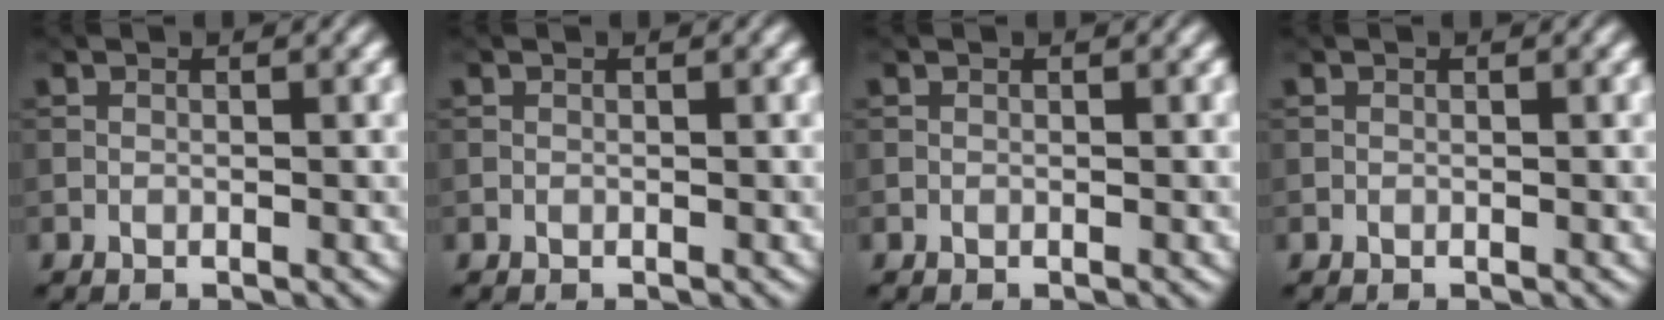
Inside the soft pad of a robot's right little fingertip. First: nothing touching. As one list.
[{"total": 0.0}, {"total": 0.0}, {"total": 0.0}]